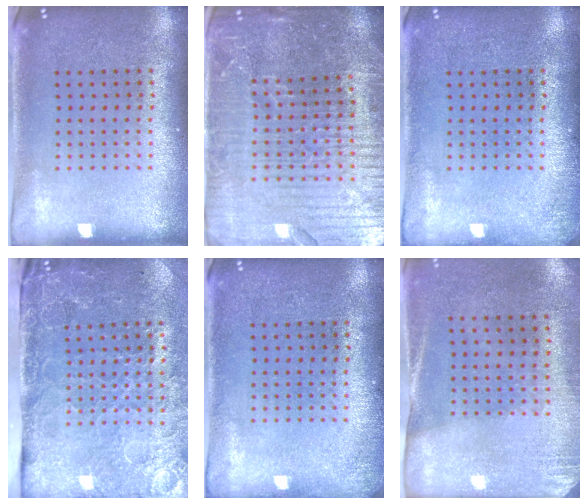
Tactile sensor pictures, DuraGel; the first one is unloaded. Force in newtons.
{"total": 5.9, "press": 5.3, "slide": 2.6}
{"total": 1.0, "press": 1.0, "slide": 0.3}
{"total": 4.7, "press": 3.7, "slide": 2.9}
{"total": 1.0, "press": 1.0, "slide": 0.3}
{"total": 2.7, "press": 2.3, "slide": 1.3}